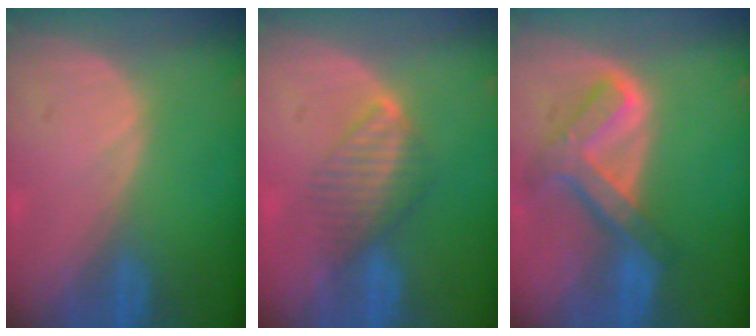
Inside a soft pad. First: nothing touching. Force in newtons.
{"total": 4.5, "press": 4.4, "slide": 0.7}
{"total": 7.7, "press": 6.5, "slide": 4.2}